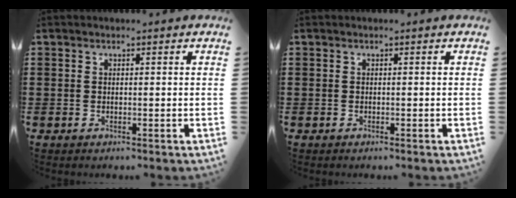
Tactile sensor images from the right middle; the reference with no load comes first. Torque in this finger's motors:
{"motor_torque": [0.12, 0.03, 0.01, 0.01]}